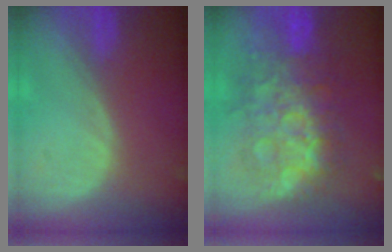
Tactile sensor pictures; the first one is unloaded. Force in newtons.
{"total": 11.8, "press": 11.8, "slide": 1.2}